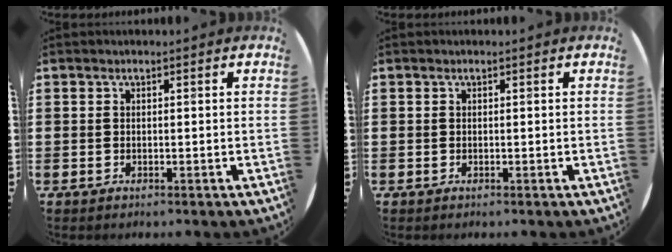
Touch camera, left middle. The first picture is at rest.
{"total": 0.0}